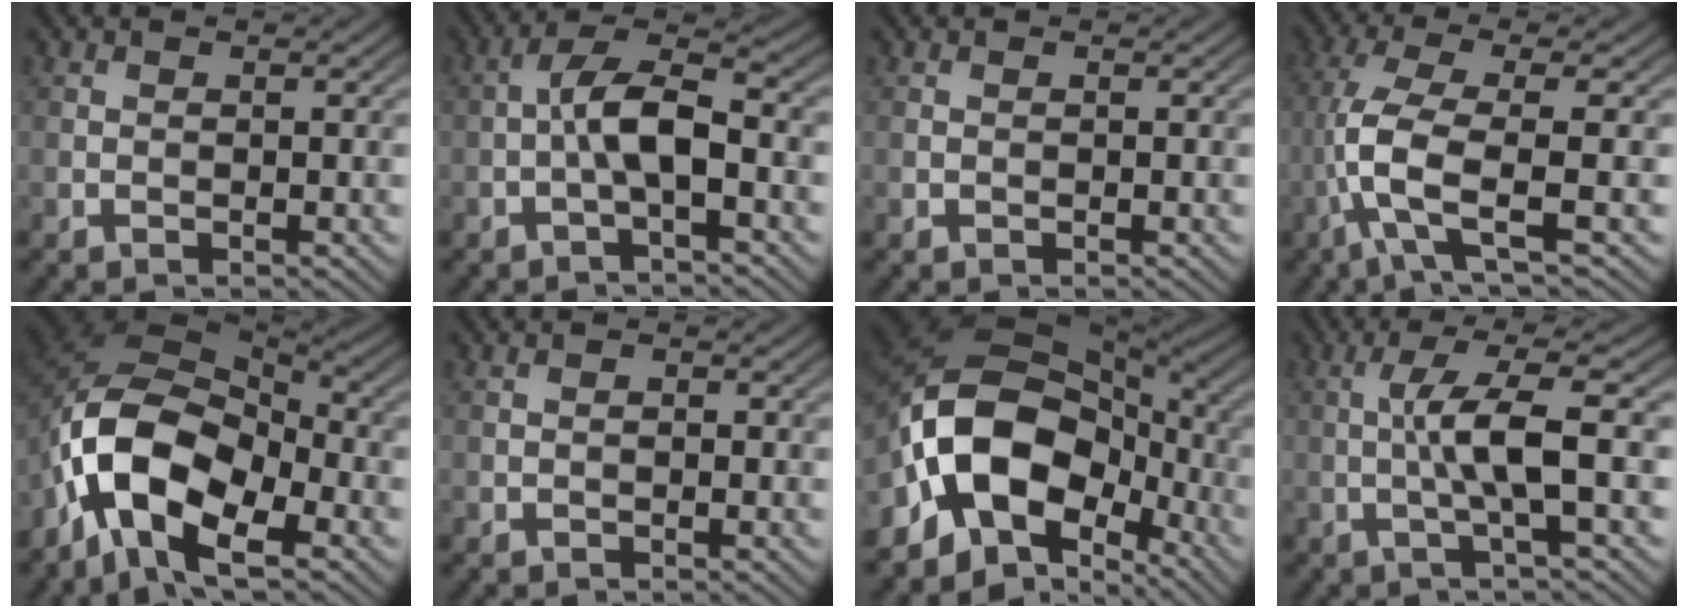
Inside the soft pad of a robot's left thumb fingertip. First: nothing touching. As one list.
[{"total": 6.0, "force": [-1.4, 1.9, 5.6], "torque": [-0.105, 0.017, -0.034]}, {"total": 0.0}, {"total": 8.0, "force": [-2.1, 1.8, 7.5], "torque": [-0.155, 0.011, -0.057]}, {"total": 14.1, "force": [-5.6, 7.9, 10.2], "torque": [-0.210, -0.019, -0.112]}, {"total": 0.5, "force": [-0.2, 0.3, 0.4], "torque": [-0.005, 0.002, -0.003]}, {"total": 16.1, "force": [-4.7, 9.7, 11.9], "torque": [-0.226, 0.002, -0.109]}, {"total": 6.3, "force": [-0.4, 0.8, 6.3], "torque": [-0.118, 0.019, -0.016]}]